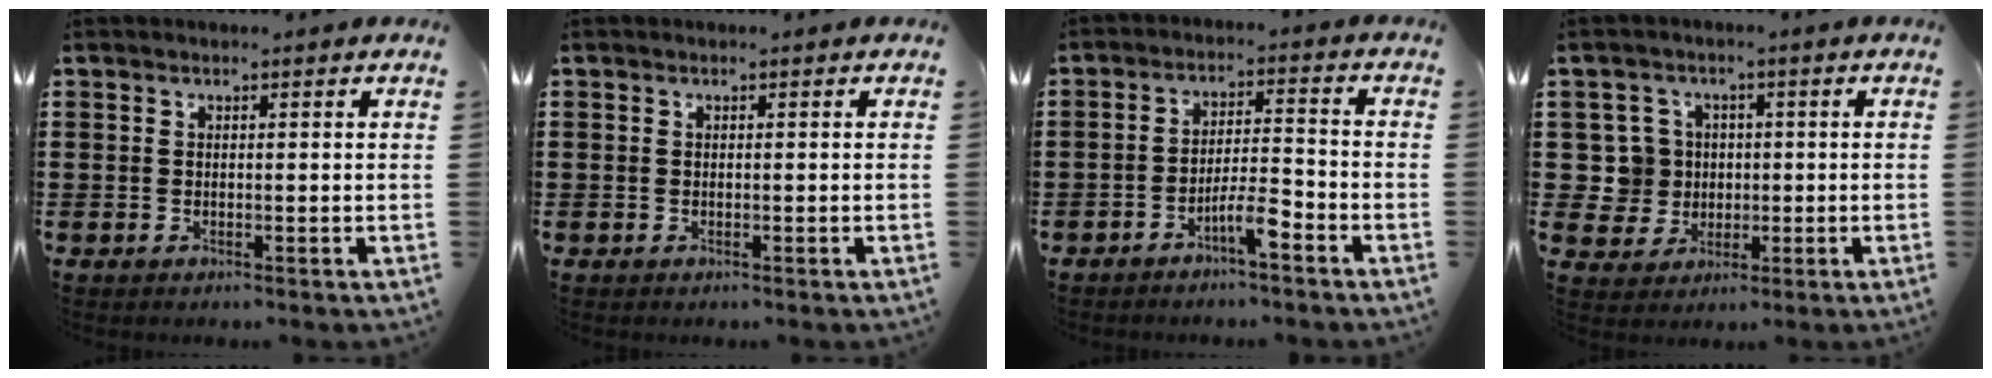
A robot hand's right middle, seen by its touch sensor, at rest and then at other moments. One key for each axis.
{"total": 0.0}
{"total": 5.2, "fx": -3.5, "fy": 0.8, "fz": 3.8, "tx": -0.079, "ty": 0.002, "tz": -0.068}
{"total": 6.3, "fx": 0.3, "fy": 6.2, "fz": 1.4, "tx": -0.055, "ty": 0.018, "tz": 0.009}